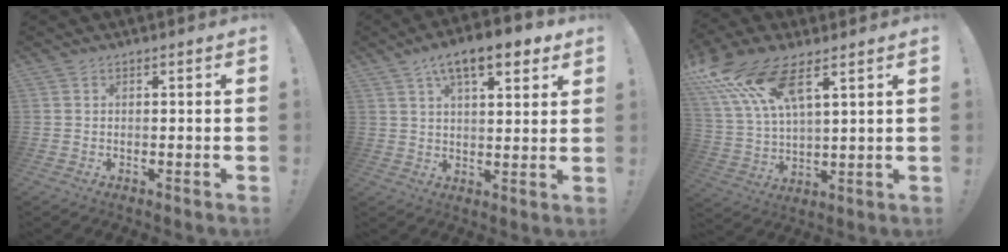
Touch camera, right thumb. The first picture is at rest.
{"total": 11.6, "force": [7.1, 3.9, 8.4], "torque": [-0.123, -0.032, 0.117]}
{"total": 15.1, "force": [10.0, 5.5, 9.9], "torque": [-0.208, -0.039, 0.186]}